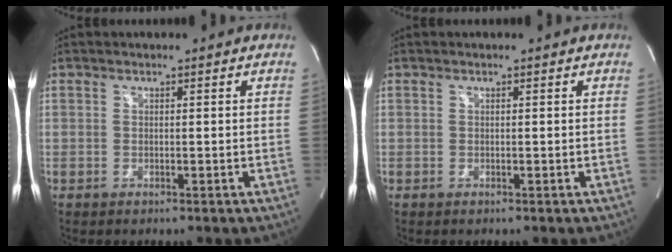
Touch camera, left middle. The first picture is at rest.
{"total": 0.0}